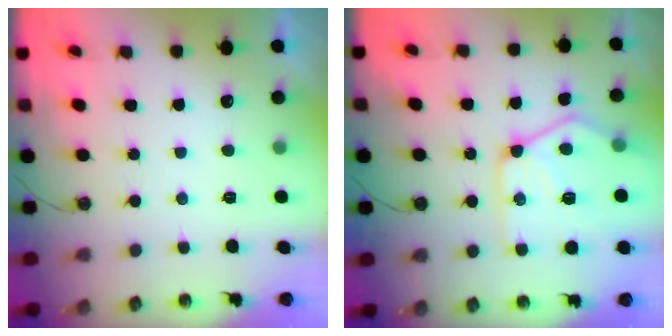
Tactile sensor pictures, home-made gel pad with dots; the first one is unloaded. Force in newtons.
{"total": 15.4, "press": 15.4, "slide": 1.1}